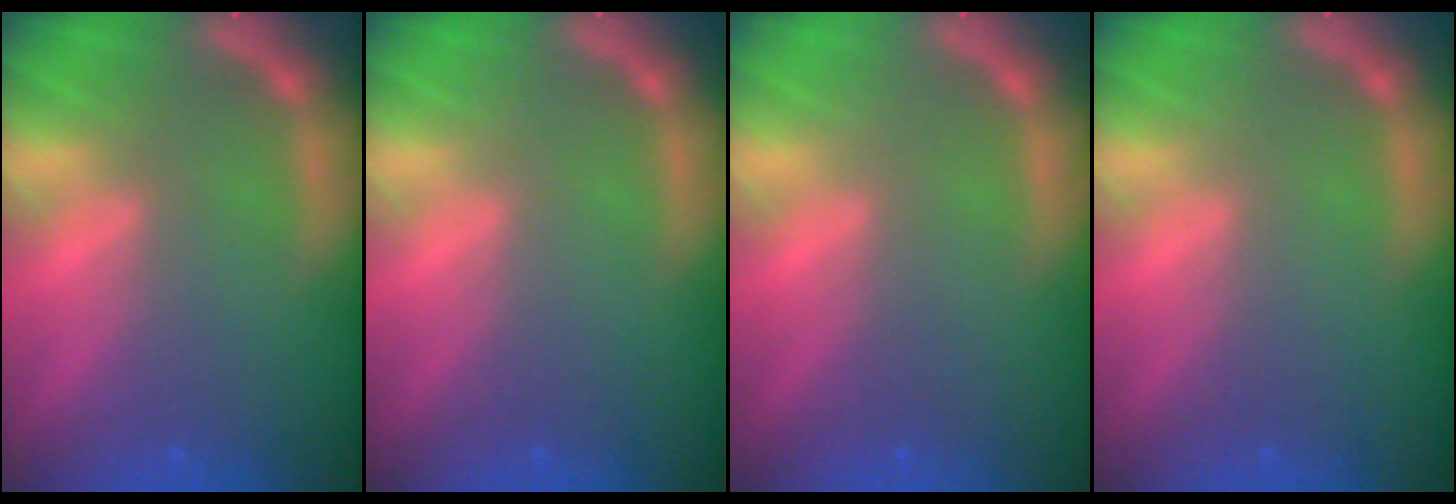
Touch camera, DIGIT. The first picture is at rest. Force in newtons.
{"total": 0.0}
{"total": 0.0}
{"total": 0.0}